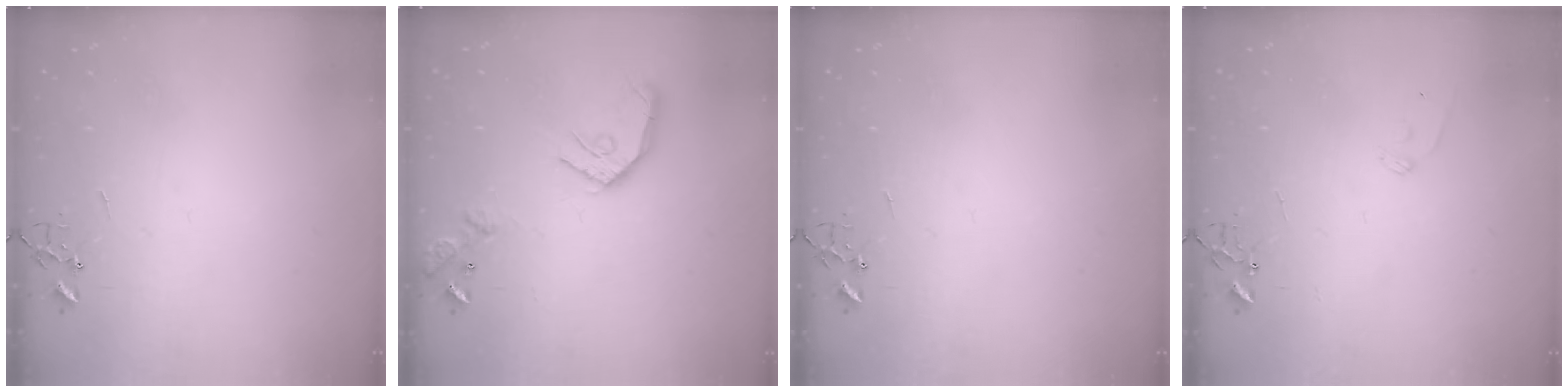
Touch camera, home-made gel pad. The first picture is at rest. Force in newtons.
{"total": 14.7, "press": 14.6, "slide": 1.6}
{"total": 0.0}
{"total": 7.1, "press": 7.0, "slide": 0.7}